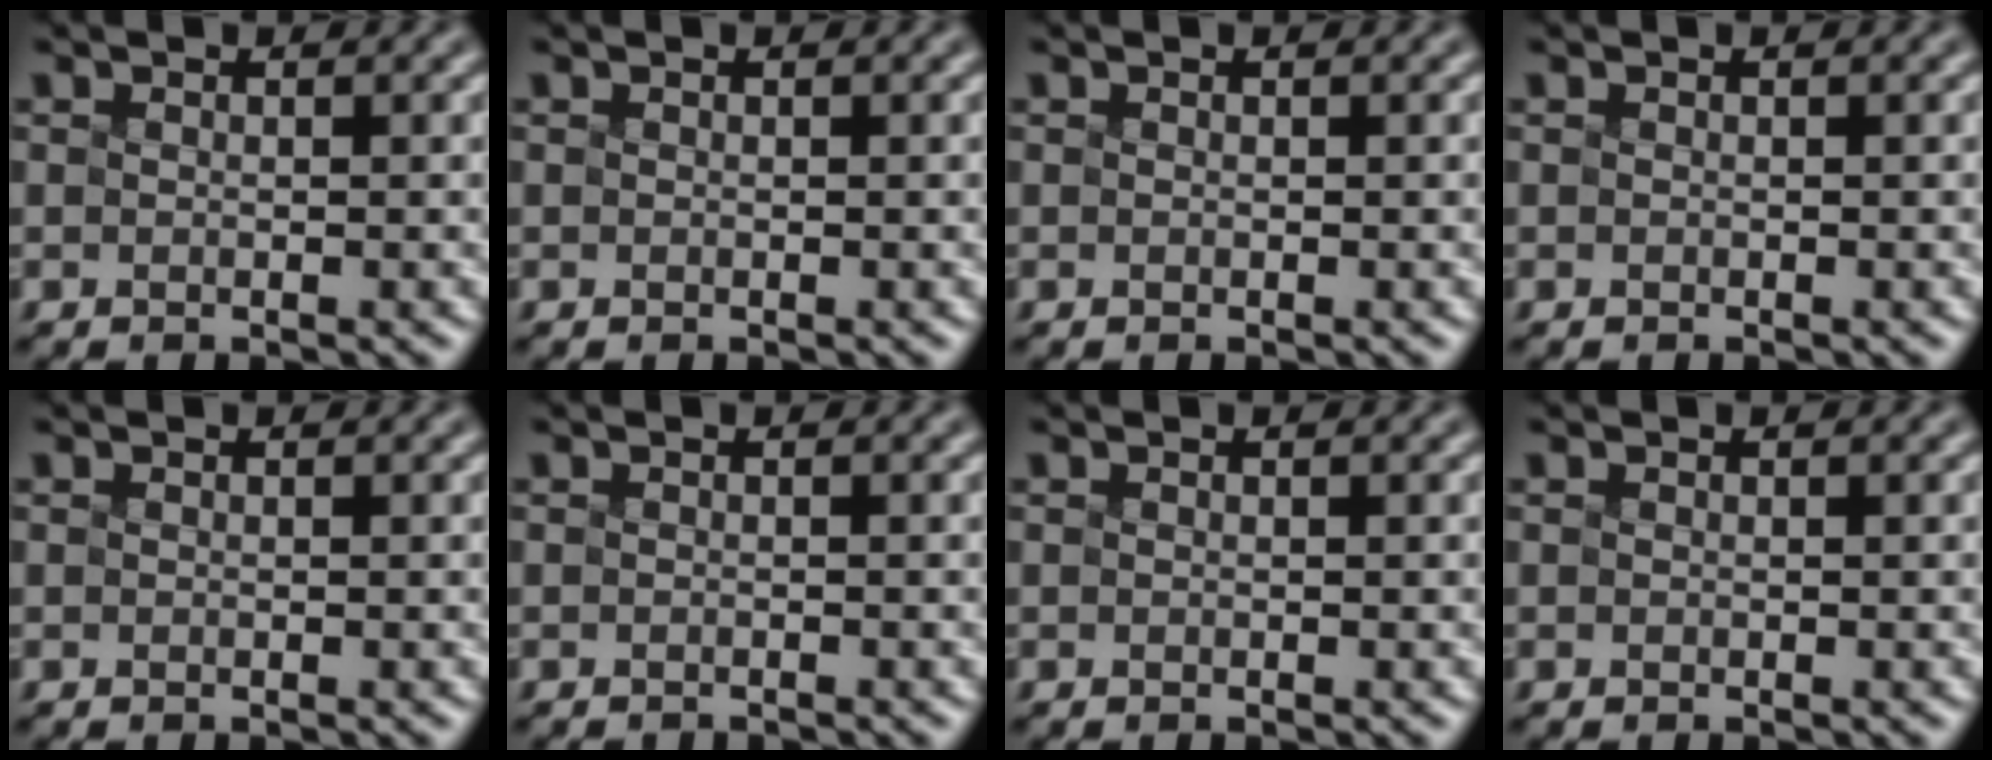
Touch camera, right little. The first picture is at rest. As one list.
[{"total": 0.0}, {"total": 0.0}, {"total": 0.0}, {"total": 0.0}, {"total": 1.0, "force": [-1.0, -0.1, 0.1], "torque": [-0.002, -0.006, -0.016]}, {"total": 0.0}, {"total": 0.0}]